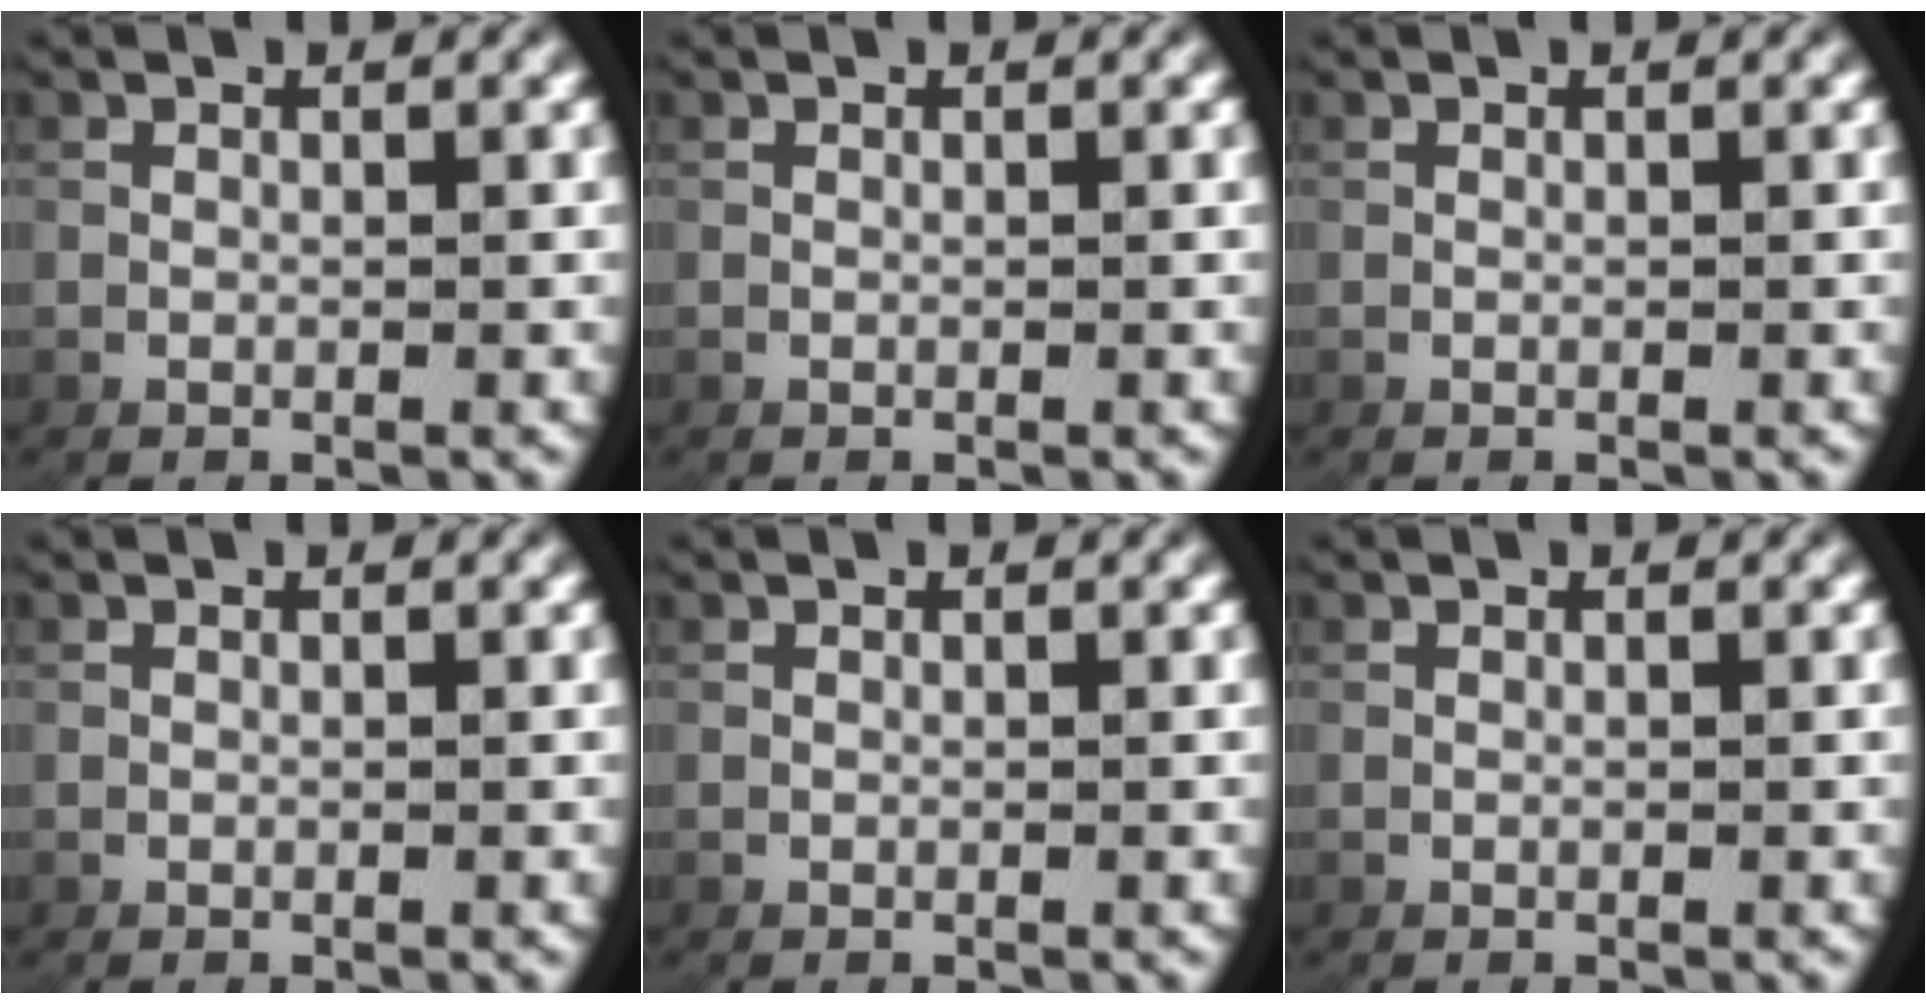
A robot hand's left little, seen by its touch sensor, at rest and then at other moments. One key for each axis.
{"total": 0.0}
{"total": 0.0}
{"total": 0.0}
{"total": 0.0}
{"total": 0.0}